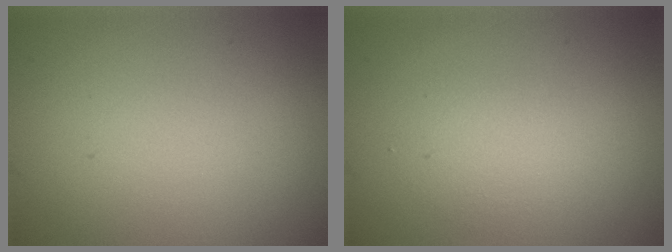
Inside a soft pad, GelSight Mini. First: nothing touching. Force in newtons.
{"total": 1.9, "press": 1.9, "slide": 0.1}